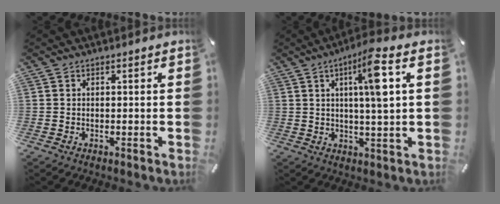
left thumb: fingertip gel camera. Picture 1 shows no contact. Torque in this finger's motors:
{"motor_torque": [0.34, 0.35, -0.02, 0.00, 0.26]}